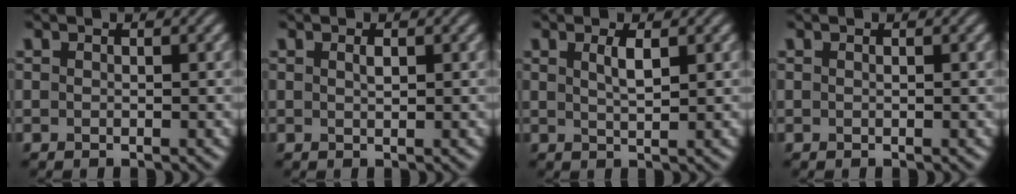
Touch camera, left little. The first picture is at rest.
{"total": 0.7, "force": [0.3, 0.2, 0.6], "torque": [-0.012, 0.002, 0.007]}
{"total": 1.9, "force": [0.8, 0.5, 1.6], "torque": [-0.029, 0.001, 0.014]}
{"total": 0.0}